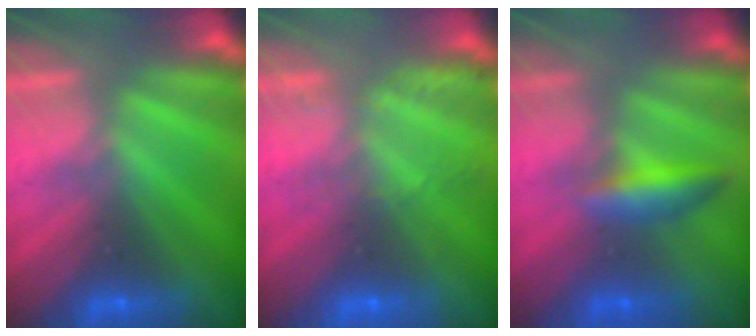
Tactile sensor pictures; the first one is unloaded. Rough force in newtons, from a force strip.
{"total": 2.1}
{"total": 2.4}